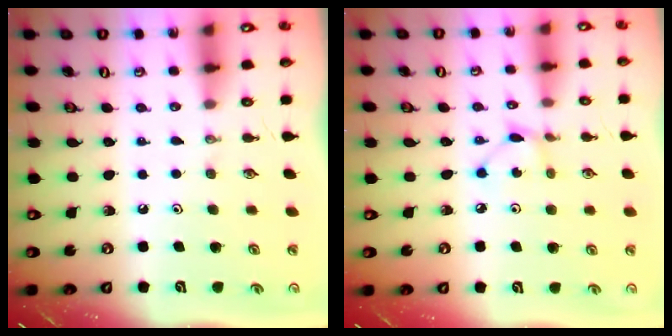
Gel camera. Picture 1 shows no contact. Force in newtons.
{"total": 2.6, "press": 2.6, "slide": 0.0}